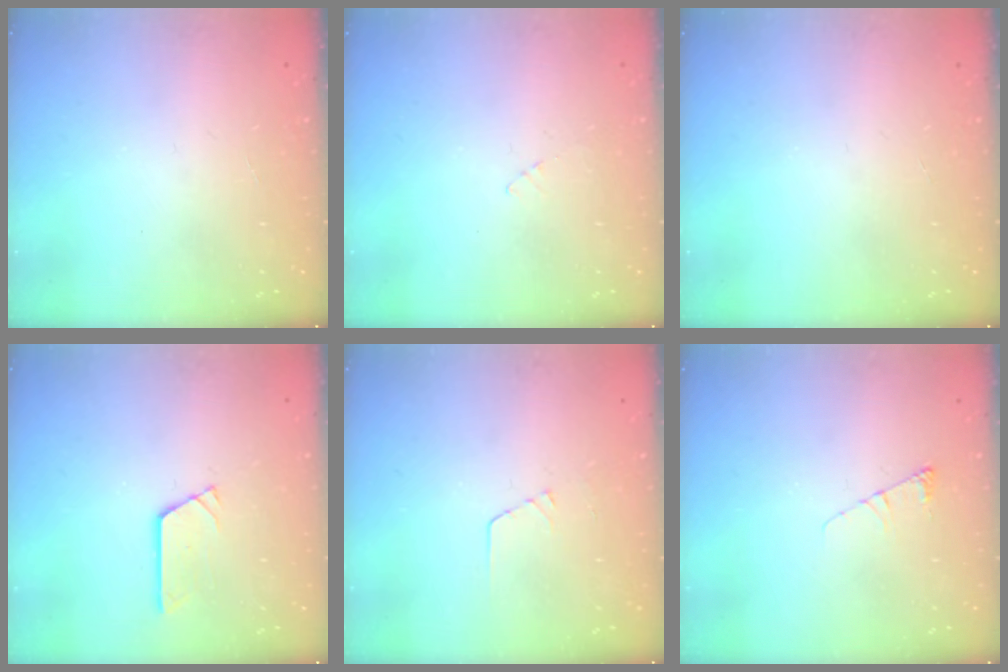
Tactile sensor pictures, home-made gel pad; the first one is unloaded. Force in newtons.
{"total": 2.3, "press": 2.3, "slide": 0.2}
{"total": 0.0}
{"total": 3.5, "press": 3.4, "slide": 0.3}
{"total": 3.7, "press": 3.7, "slide": 0.2}
{"total": 4.1, "press": 4.0, "slide": 0.5}